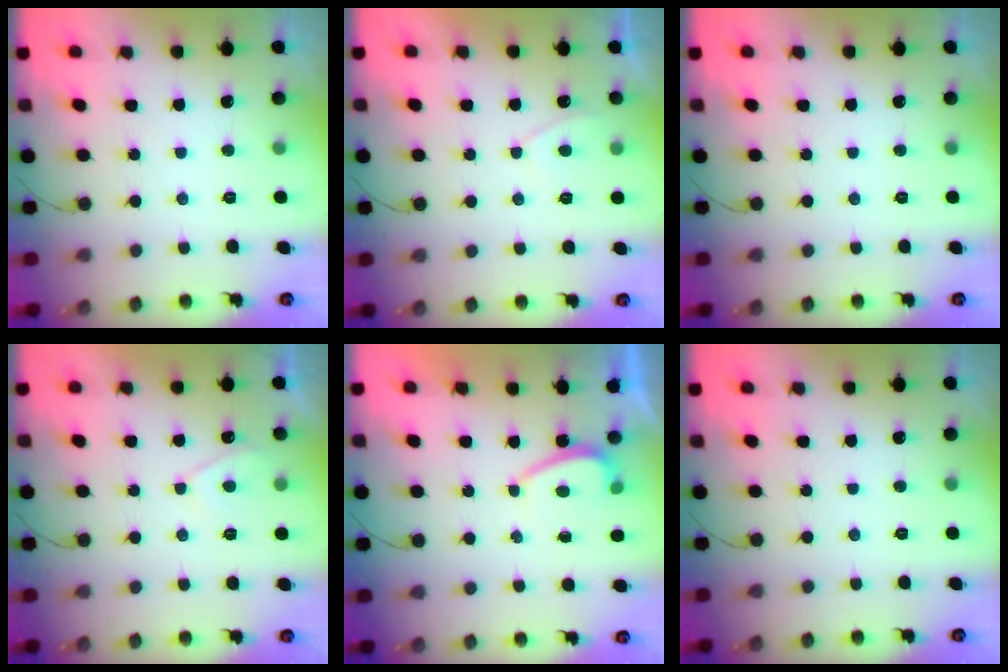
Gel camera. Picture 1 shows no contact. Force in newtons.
{"total": 2.3, "press": 2.2, "slide": 0.4}
{"total": 0.0}
{"total": 3.4, "press": 3.3, "slide": 0.7}
{"total": 0.6, "press": 0.3, "slide": 0.5}
{"total": 0.0}